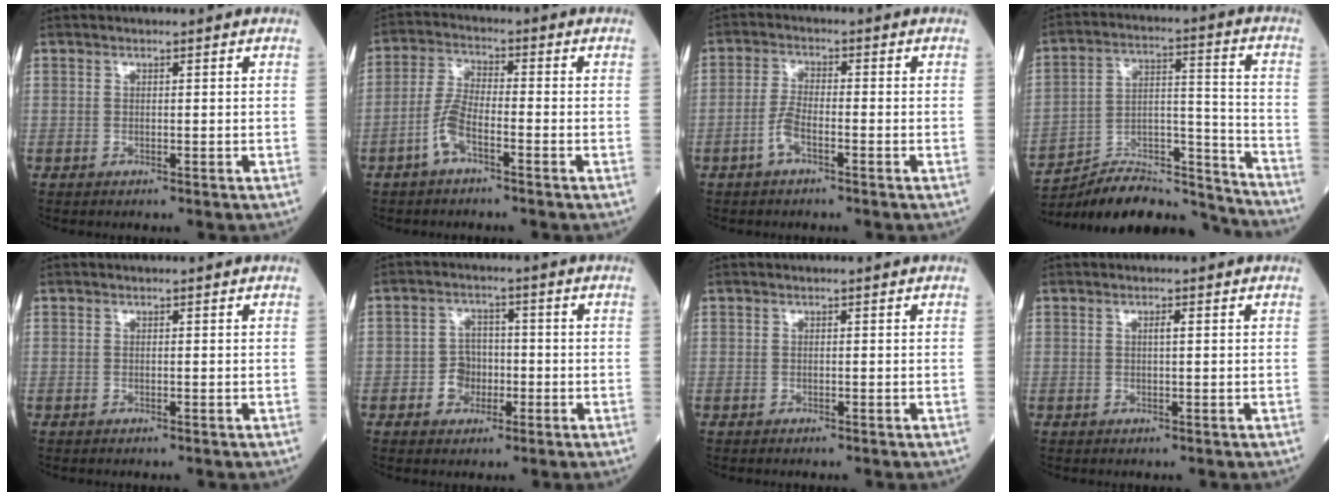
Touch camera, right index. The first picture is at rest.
{"total": 5.3, "force": [-2.7, 1.5, 4.3], "torque": [-0.096, 0.006, -0.058]}
{"total": 3.5, "force": [-1.8, 1.0, 2.9], "torque": [-0.062, 0.004, -0.039]}
{"total": 18.3, "force": [-17.8, 2.2, 3.7], "torque": [-0.071, 0.036, -0.287]}
{"total": 0.0}
{"total": 4.3, "force": [-1.3, 3.6, 1.8], "torque": [-0.026, 0.011, -0.022]}
{"total": 0.0}
{"total": 0.9, "force": [0.2, 0.1, 0.9], "torque": [-0.017, 0.003, 0.003]}